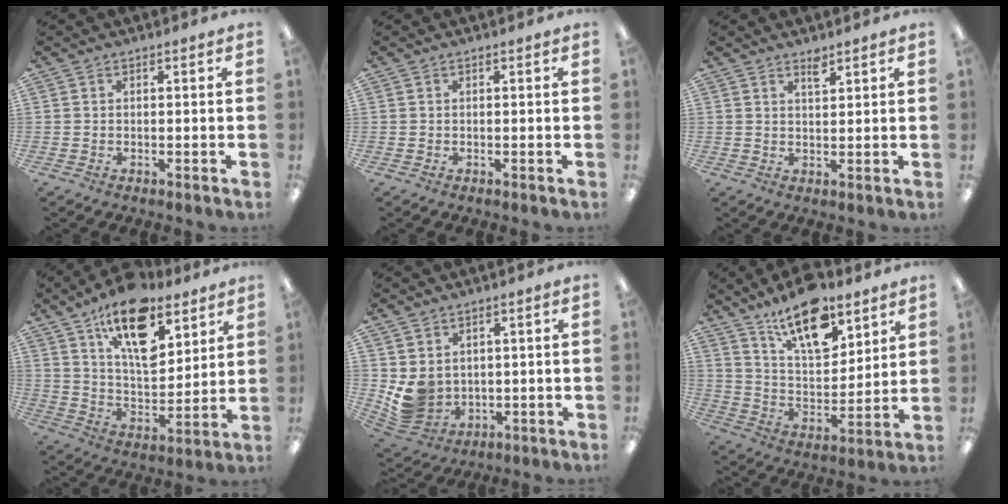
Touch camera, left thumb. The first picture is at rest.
{"total": 0.0}
{"total": 2.6, "force": [2.2, 0.6, 1.3], "torque": [-0.023, -0.004, 0.039]}
{"total": 18.5, "force": [11.5, 8.7, 11.5], "torque": [-0.181, -0.056, 0.198]}
{"total": 6.6, "force": [2.1, 5.7, 2.5], "torque": [-0.072, -0.015, 0.047]}
{"total": 17.6, "force": [12.2, 7.6, 10.2], "torque": [-0.168, -0.064, 0.211]}